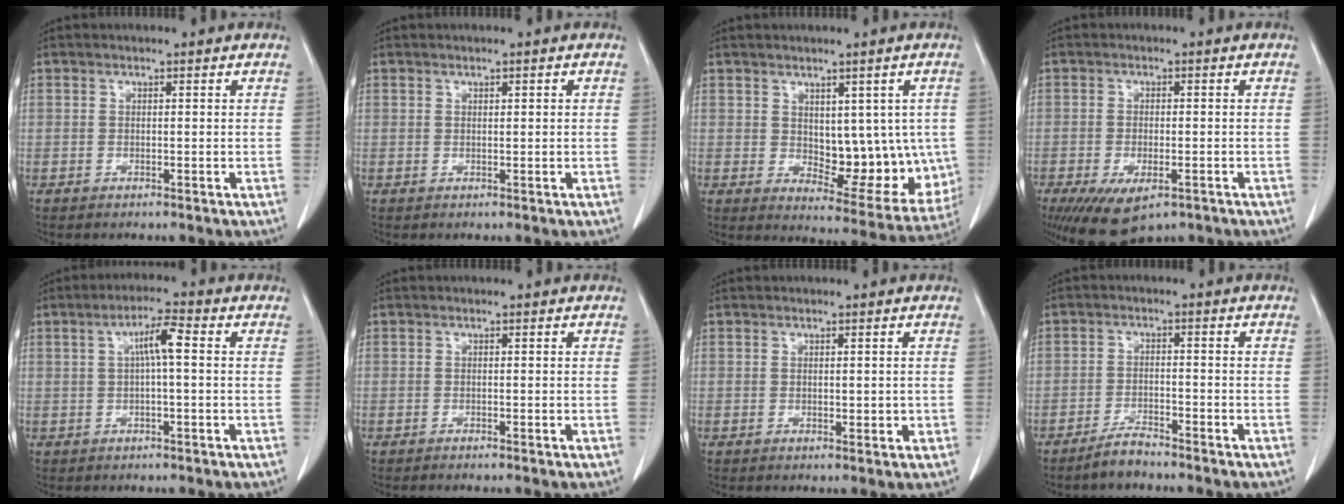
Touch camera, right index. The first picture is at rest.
{"total": 0.5, "force": [0.2, 0.1, 0.5], "torque": [-0.006, 0.001, 0.004]}
{"total": 11.8, "force": [0.6, 6.2, 10.0], "torque": [-0.115, -0.004, 0.029]}
{"total": 8.7, "force": [-5.1, 3.5, 6.1], "torque": [-0.104, -0.017, -0.076]}
{"total": 4.5, "force": [0.7, 0.3, 4.4], "torque": [-0.079, 0.012, 0.010]}
{"total": 0.9, "force": [-0.8, -0.1, 0.5], "torque": [-0.011, -0.001, -0.011]}
{"total": 1.5, "force": [0.0, 0.8, 1.2], "torque": [-0.016, -0.003, 0.005]}
{"total": 3.4, "force": [-3.1, 0.5, 1.3], "torque": [-0.025, -0.004, -0.058]}